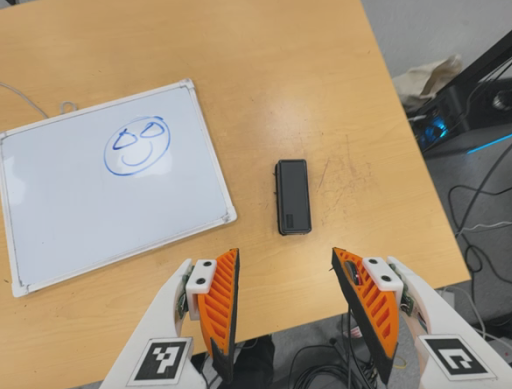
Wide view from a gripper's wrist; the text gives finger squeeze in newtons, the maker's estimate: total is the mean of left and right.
{"total": 0.0}